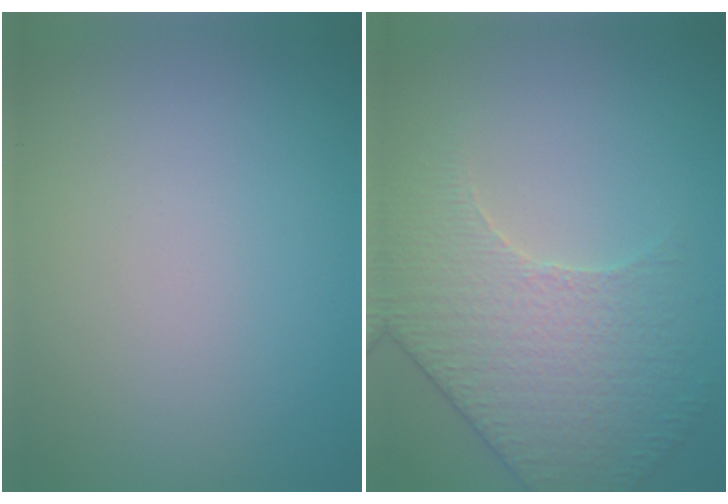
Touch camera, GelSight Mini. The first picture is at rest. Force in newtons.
{"total": 4.3, "press": 4.2, "slide": 0.9}